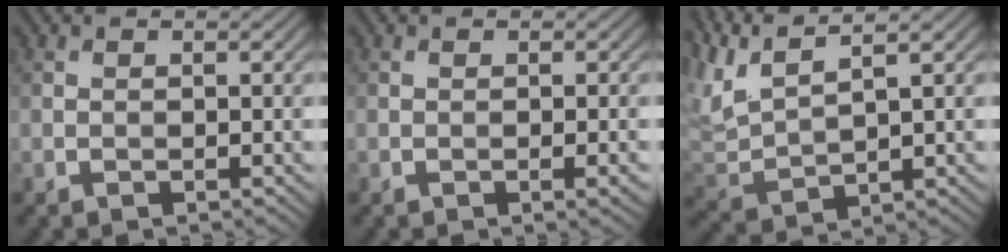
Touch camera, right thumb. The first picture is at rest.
{"total": 1.4, "force": [-0.4, 0.2, 1.3], "torque": [-0.022, -0.002, -0.007]}
{"total": 7.2, "force": [4.7, 1.6, 5.3], "torque": [-0.131, 0.023, 0.096]}